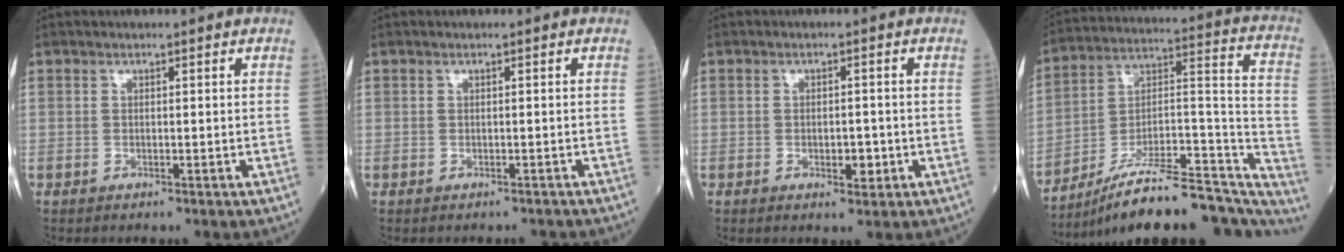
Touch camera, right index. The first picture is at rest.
{"total": 1.2, "force": [-1.1, 0.3, 0.1], "torque": [0.001, 0.000, -0.016]}
{"total": 2.5, "force": [-0.9, 1.0, 2.2], "torque": [-0.031, 0.000, -0.008]}
{"total": 27.1, "force": [-22.6, 6.1, 13.7], "torque": [-0.139, 0.037, -0.333]}